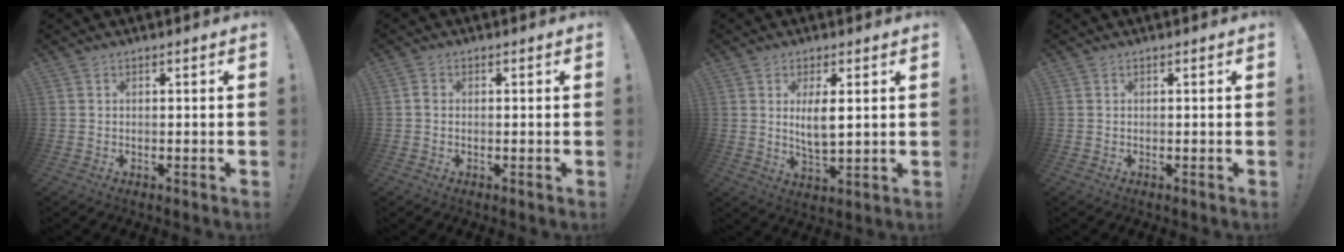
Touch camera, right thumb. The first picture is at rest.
{"total": 1.1, "force": [0.0, 0.9, 0.5], "torque": [-0.009, 0.005, -0.001]}
{"total": 6.3, "force": [1.7, 2.0, 5.7], "torque": [-0.099, -0.012, 0.025]}
{"total": 0.0}